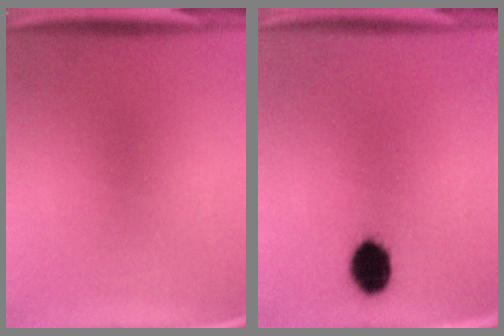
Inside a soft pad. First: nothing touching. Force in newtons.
{"total": 7.0}